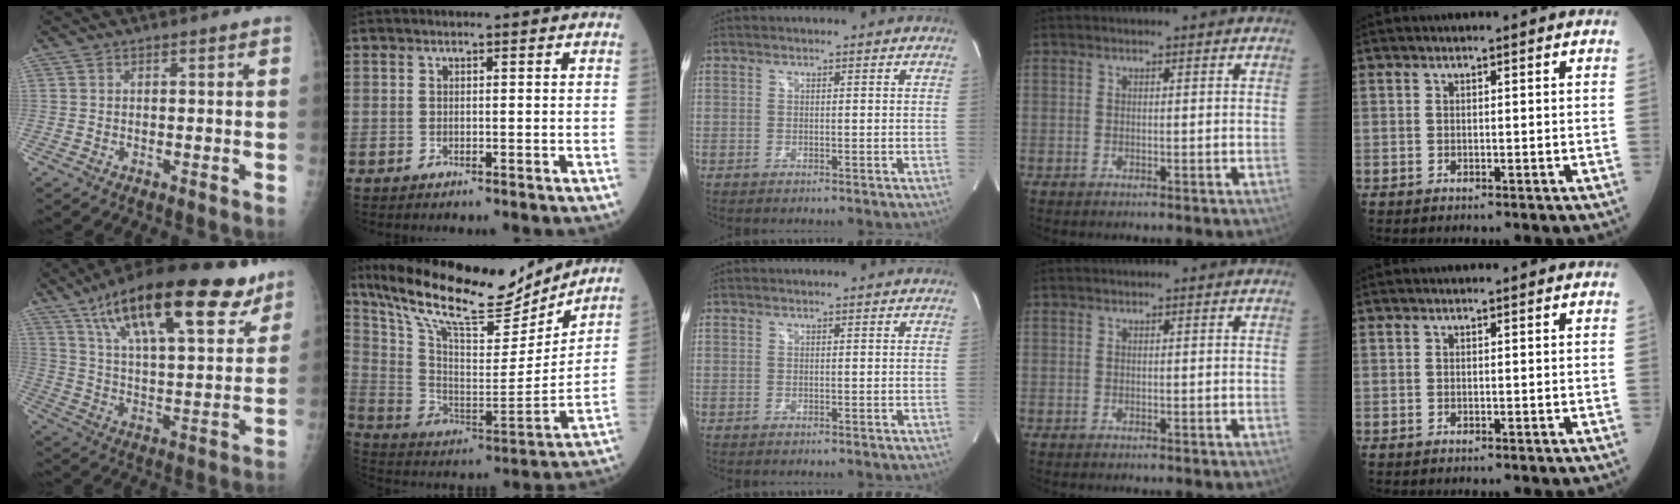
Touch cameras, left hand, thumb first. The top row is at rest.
{"thumb": {"total": 26.6, "force": [15.9, 9.4, 19.2], "torque": [-0.281, -0.032, 0.256]}, "index": {"total": 22.0, "force": [18.7, 4.4, 10.7], "torque": [-0.199, -0.011, 0.314]}}